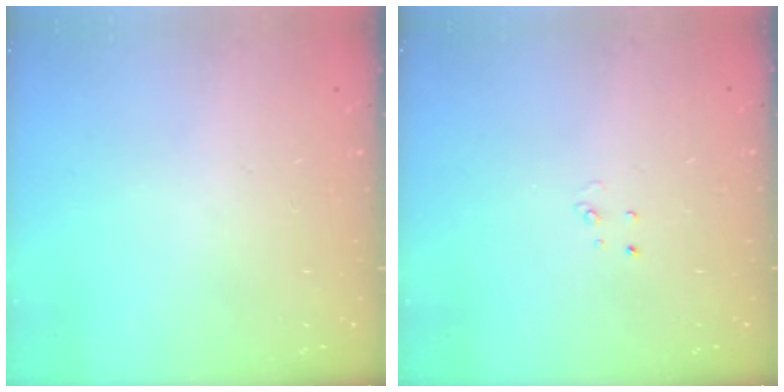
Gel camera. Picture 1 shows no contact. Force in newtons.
{"total": 2.6, "press": 2.6, "slide": 0.2}